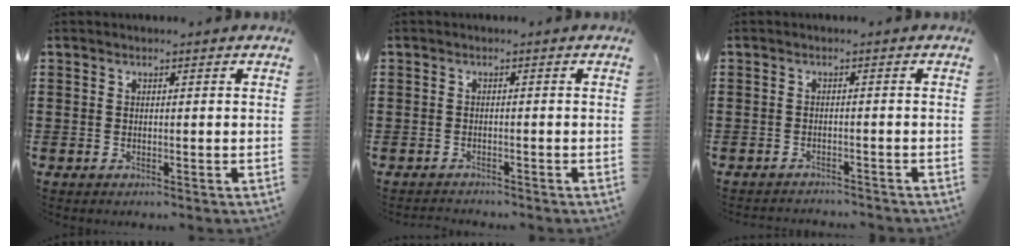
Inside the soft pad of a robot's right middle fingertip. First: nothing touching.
{"total": 1.2, "force": [-1.2, 0.1, -0.2], "torque": [0.000, 0.002, -0.026]}
{"total": 1.5, "force": [-1.5, -0.1, 0.0], "torque": [-0.006, 0.000, -0.031]}